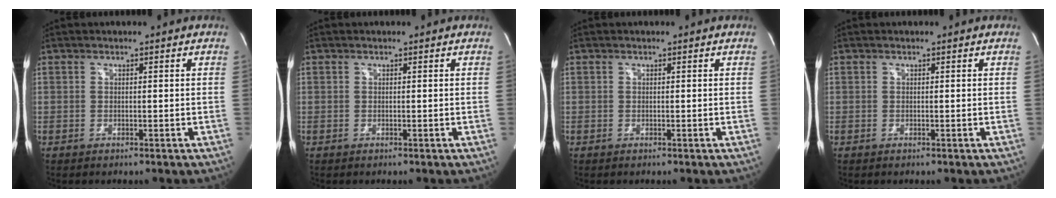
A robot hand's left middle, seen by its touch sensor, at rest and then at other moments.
{"total": 0.0}
{"total": 0.0}
{"total": 0.0}